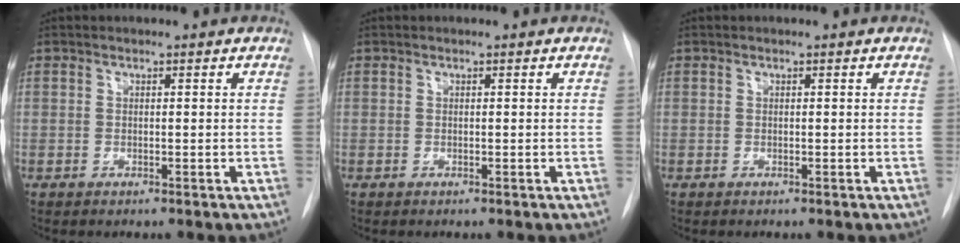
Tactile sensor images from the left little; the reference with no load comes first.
{"total": 0.0}
{"total": 0.0}